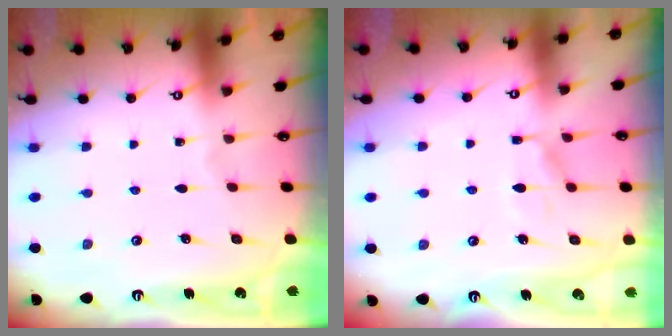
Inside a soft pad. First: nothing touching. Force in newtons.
{"total": 7.6, "press": 7.6, "slide": 0.7}